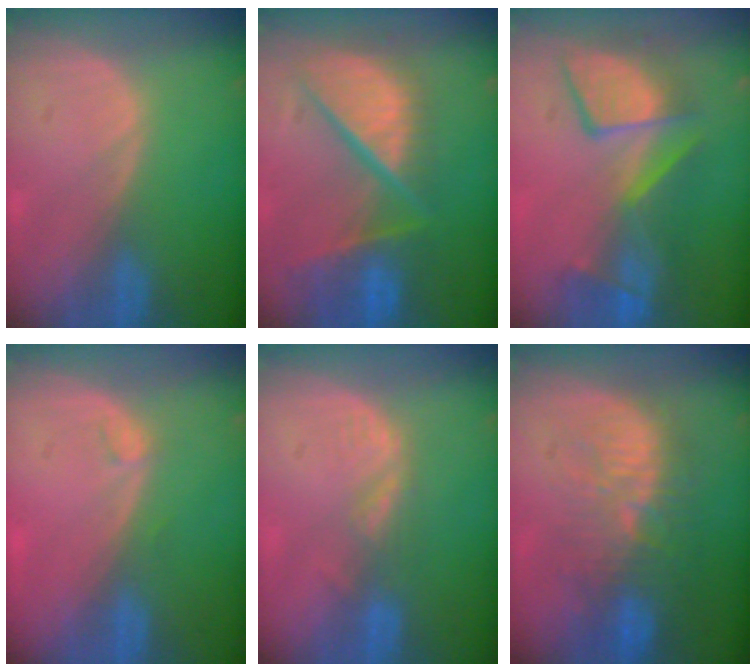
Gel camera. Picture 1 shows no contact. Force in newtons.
{"total": 12.1, "press": 9.9, "slide": 6.9}
{"total": 9.5, "press": 9.2, "slide": 2.1}
{"total": 1.0, "press": 0.9, "slide": 0.3}
{"total": 3.2, "press": 2.6, "slide": 1.9}
{"total": 10.7, "press": 9.6, "slide": 4.8}